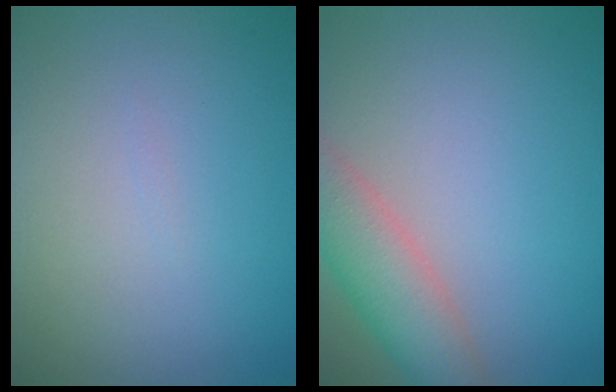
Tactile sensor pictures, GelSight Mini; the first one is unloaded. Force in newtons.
{"total": 5.1, "press": 5.0, "slide": 0.4}